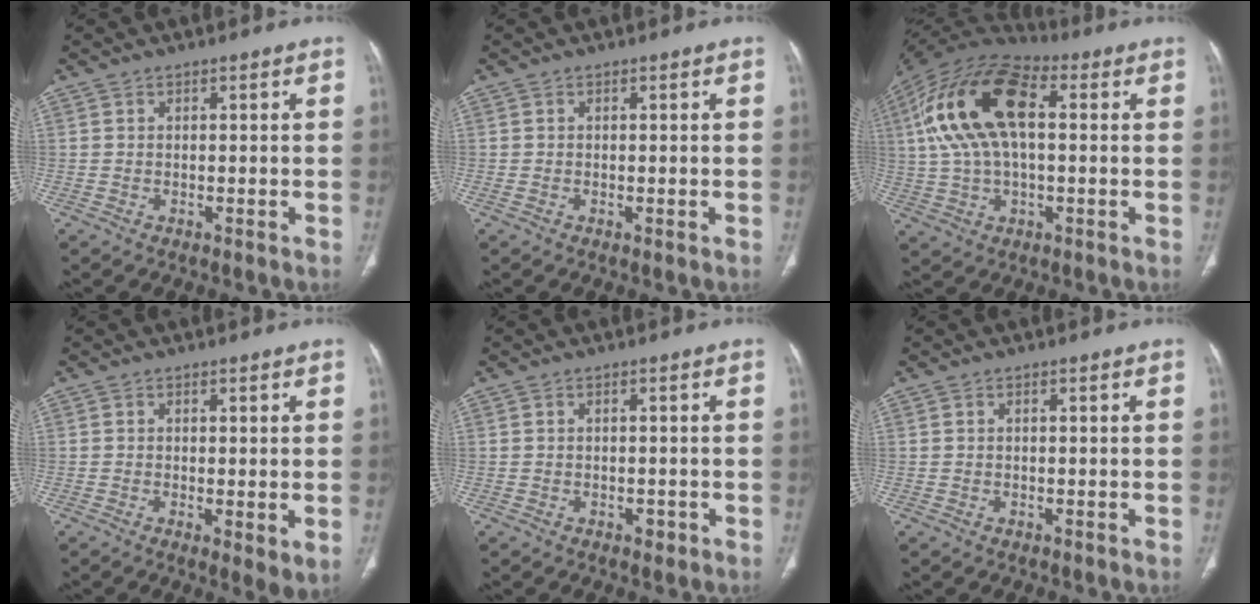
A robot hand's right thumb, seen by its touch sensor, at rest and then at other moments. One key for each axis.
{"total": 0.6, "fx": -0.1, "fy": 0.2, "fz": 0.6, "tx": -0.014, "ty": -0.003, "tz": -0.001}
{"total": 20.0, "fx": 3.8, "fy": 10.4, "fz": 16.7, "tx": -0.321, "ty": 0.031, "tz": 0.059}
{"total": 4.1, "fx": -0.5, "fy": 1.1, "fz": 3.9, "tx": -0.067, "ty": -0.016, "tz": -0.010}
{"total": 1.5, "fx": -0.6, "fy": 0.9, "fz": 0.9, "tx": -0.008, "ty": 0.001, "tz": -0.007}
{"total": 0.0}